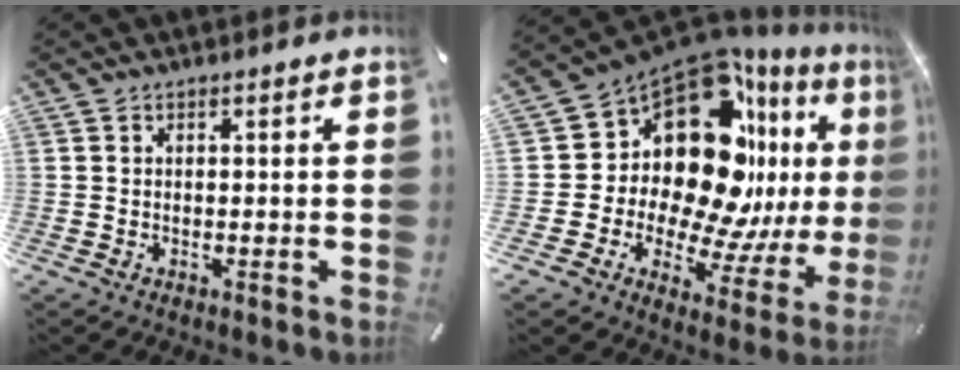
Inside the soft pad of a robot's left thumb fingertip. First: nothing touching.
{"total": 21.1, "force": [9.1, 13.0, 13.8], "torque": [-0.242, -0.112, 0.157]}